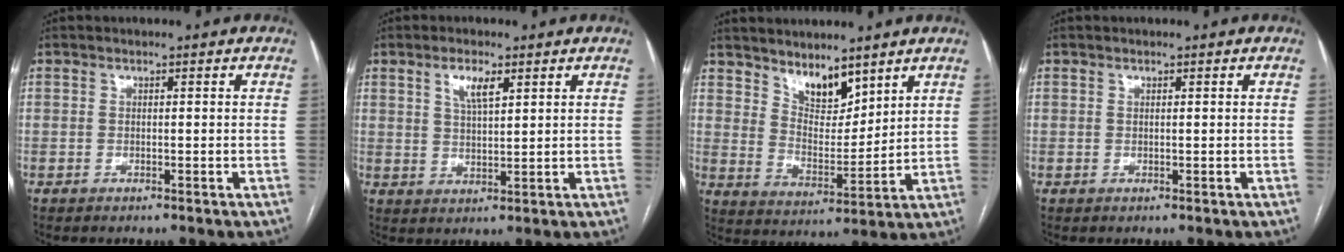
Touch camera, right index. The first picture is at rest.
{"total": 4.4, "force": [2.2, 1.5, 3.6], "torque": [-0.070, 0.003, 0.044]}
{"total": 7.3, "force": [5.6, 2.8, 3.6], "torque": [-0.062, -0.003, 0.112]}
{"total": 0.0}